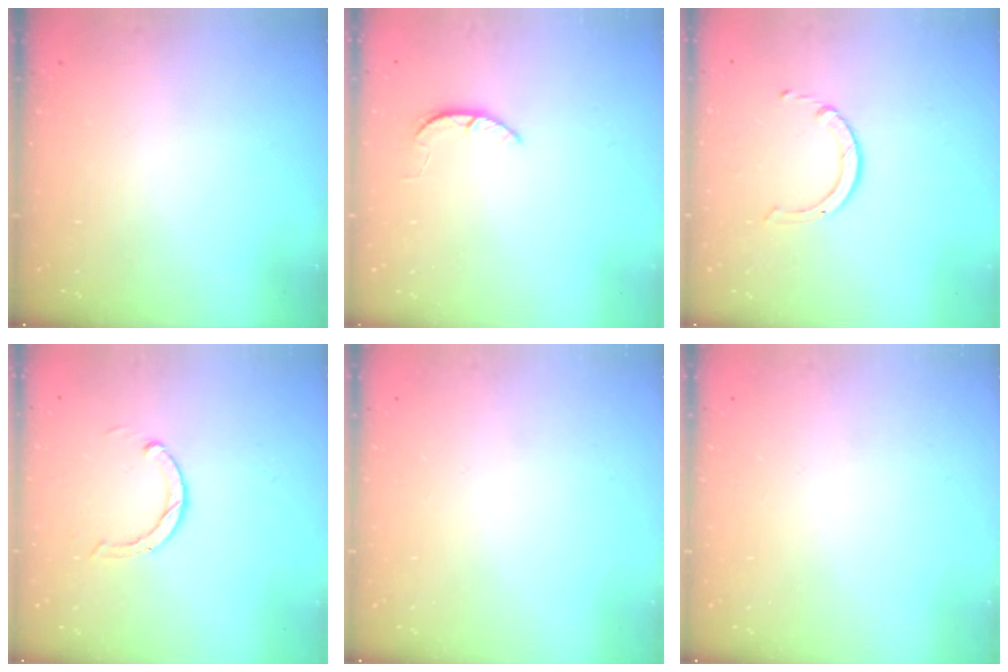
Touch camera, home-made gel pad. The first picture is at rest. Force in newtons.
{"total": 1.6, "press": 1.6, "slide": 0.3}
{"total": 2.5, "press": 2.4, "slide": 0.3}
{"total": 2.9, "press": 2.9, "slide": 0.4}
{"total": 0.0}
{"total": 0.0}